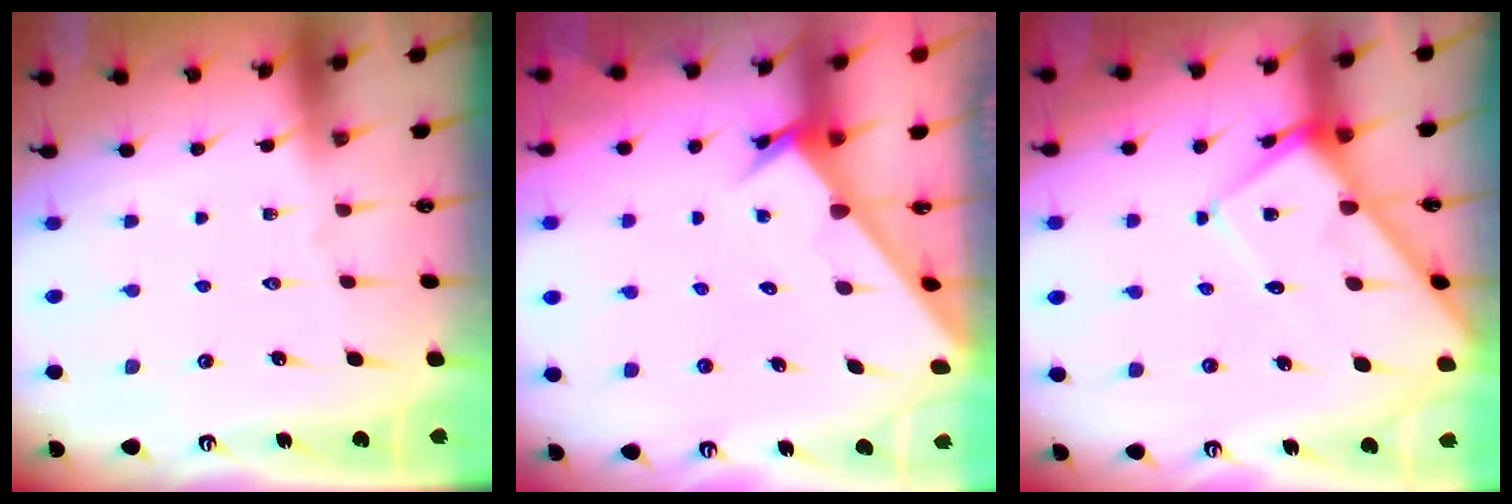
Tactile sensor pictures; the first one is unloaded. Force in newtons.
{"total": 2.9, "press": 2.9, "slide": 0.1}
{"total": 10.7, "press": 10.7, "slide": 0.9}